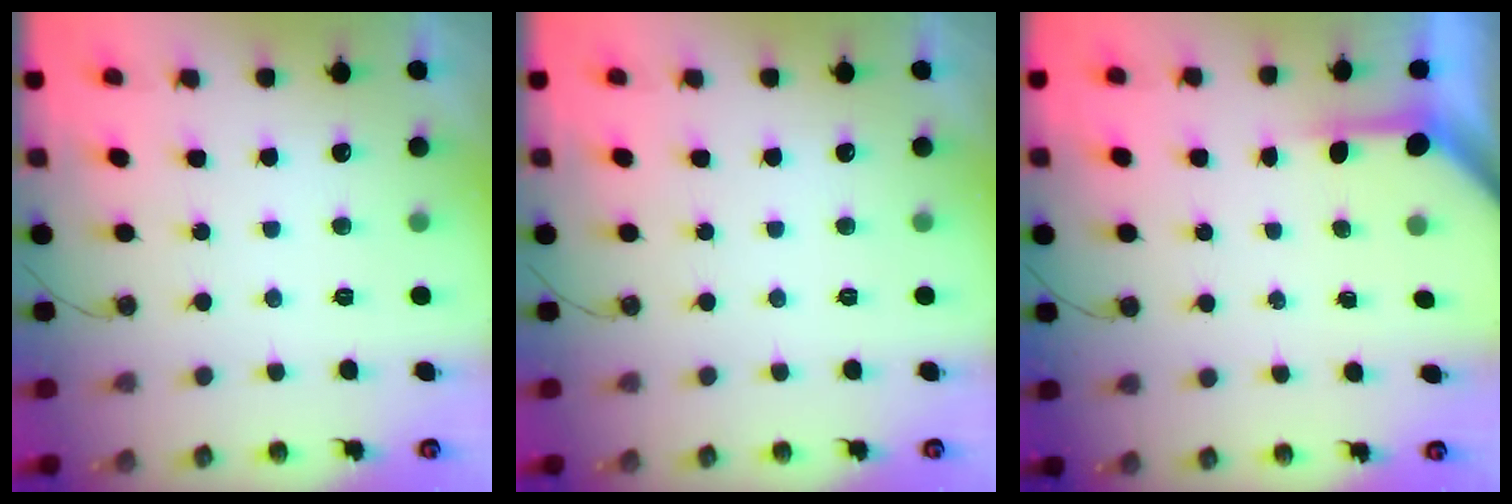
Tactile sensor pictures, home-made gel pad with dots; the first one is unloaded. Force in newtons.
{"total": 0.0}
{"total": 3.1, "press": 3.1, "slide": 0.4}